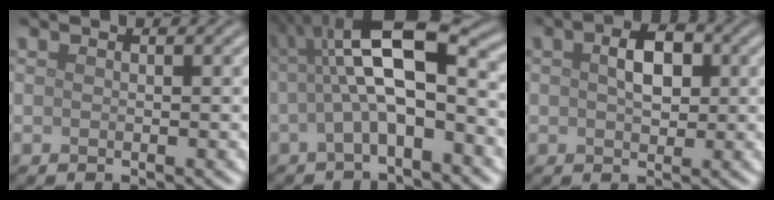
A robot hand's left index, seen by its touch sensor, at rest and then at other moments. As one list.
[{"total": 8.4, "force": [0.3, 2.7, 8.0], "torque": [-0.132, 0.024, -0.007]}, {"total": 3.6, "force": [0.7, 2.1, 2.8], "torque": [-0.050, 0.007, 0.008]}]